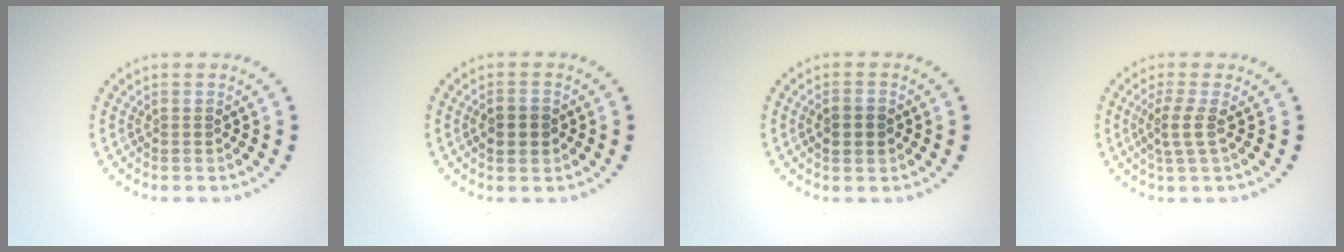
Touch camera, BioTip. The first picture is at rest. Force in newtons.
{"total": 2.7, "press": 2.7, "slide": 0.1}
{"total": 2.1, "press": 2.1, "slide": 0.1}
{"total": 2.0, "press": 1.6, "slide": 1.3}